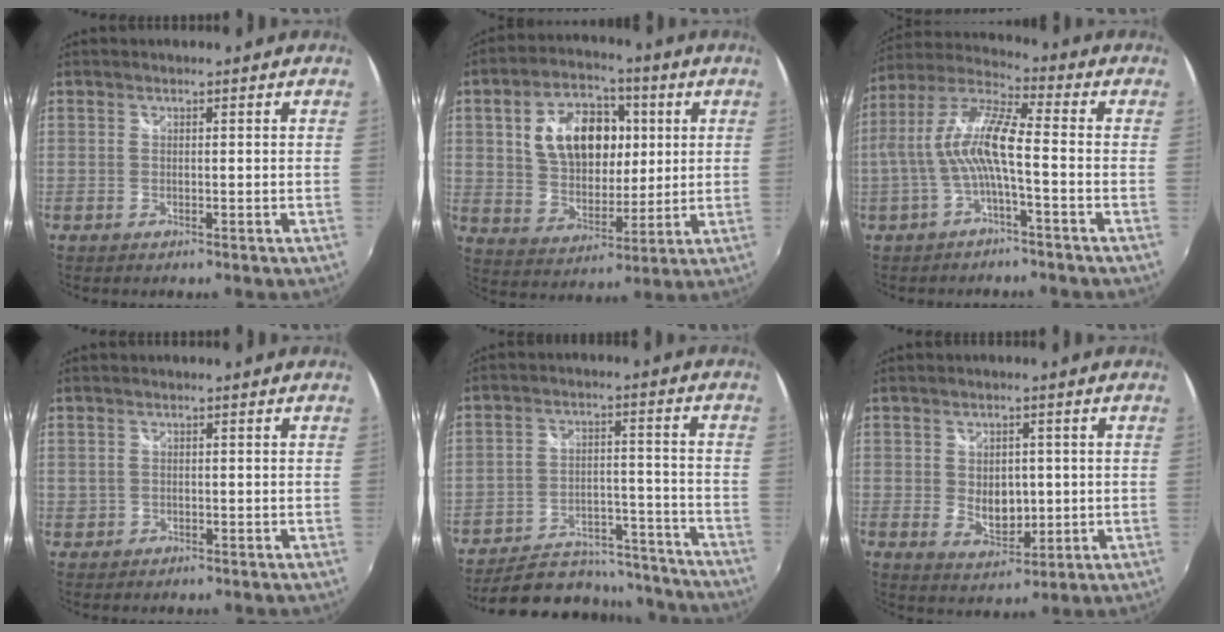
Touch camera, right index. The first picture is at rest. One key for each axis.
{"total": 15.9, "fx": 3.8, "fy": 10.3, "fz": 11.5, "tx": -0.212, "ty": 0.025, "tz": 0.073}
{"total": 10.7, "fx": -1.7, "fy": 1.7, "fz": 10.4, "tx": -0.210, "ty": 0.011, "tz": -0.029}
{"total": 1.9, "fx": 0.1, "fy": 1.8, "fz": 0.4, "tx": -0.009, "ty": 0.001, "tz": 0.005}
{"total": 19.5, "fx": -16.9, "fy": 8.0, "fz": 5.6, "tx": -0.114, "ty": 0.039, "tz": -0.211}
{"total": 6.8, "fx": 0.0, "fy": 4.8, "fz": 4.8, "tx": -0.080, "ty": -0.007, "tz": 0.011}